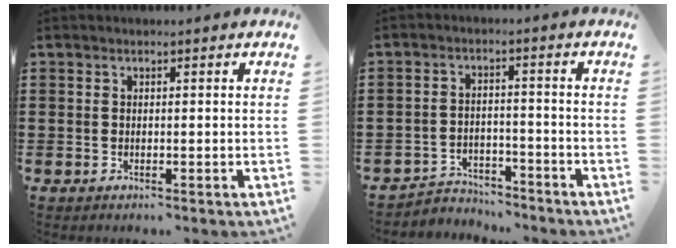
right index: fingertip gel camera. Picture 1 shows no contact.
{"total": 3.7, "force": [-3.6, 0.9, -0.1], "torque": [-0.007, 0.005, -0.077]}